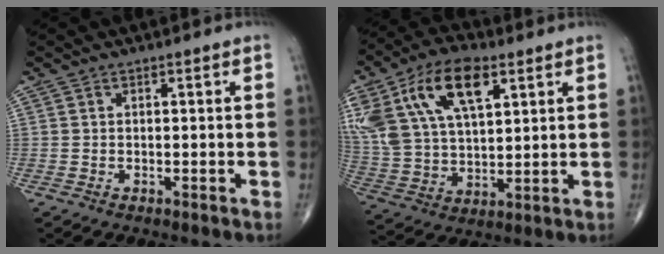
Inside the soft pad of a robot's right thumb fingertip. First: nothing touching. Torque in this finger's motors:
{"motor_torque": [1.55, 1.78, 1.90, 0.87, 0.25]}